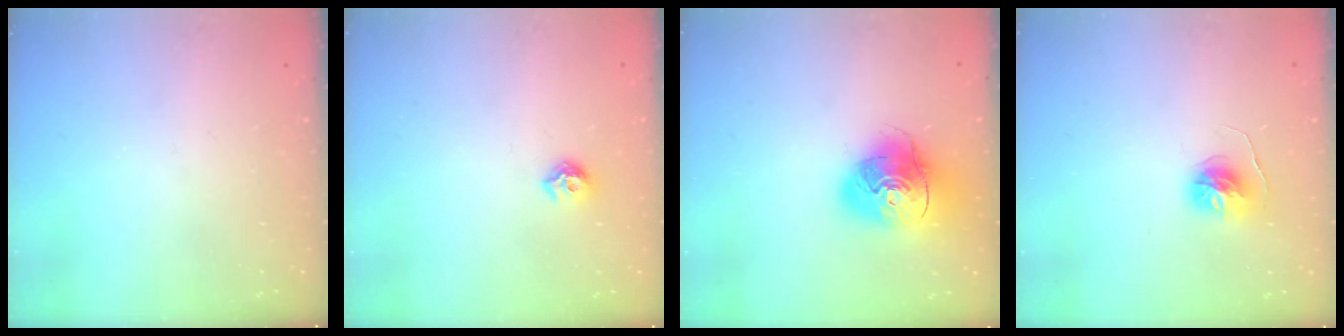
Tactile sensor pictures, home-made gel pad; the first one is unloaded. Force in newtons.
{"total": 6.9, "press": 6.8, "slide": 0.9}
{"total": 13.7, "press": 13.6, "slide": 1.7}
{"total": 6.4, "press": 6.4, "slide": 0.6}